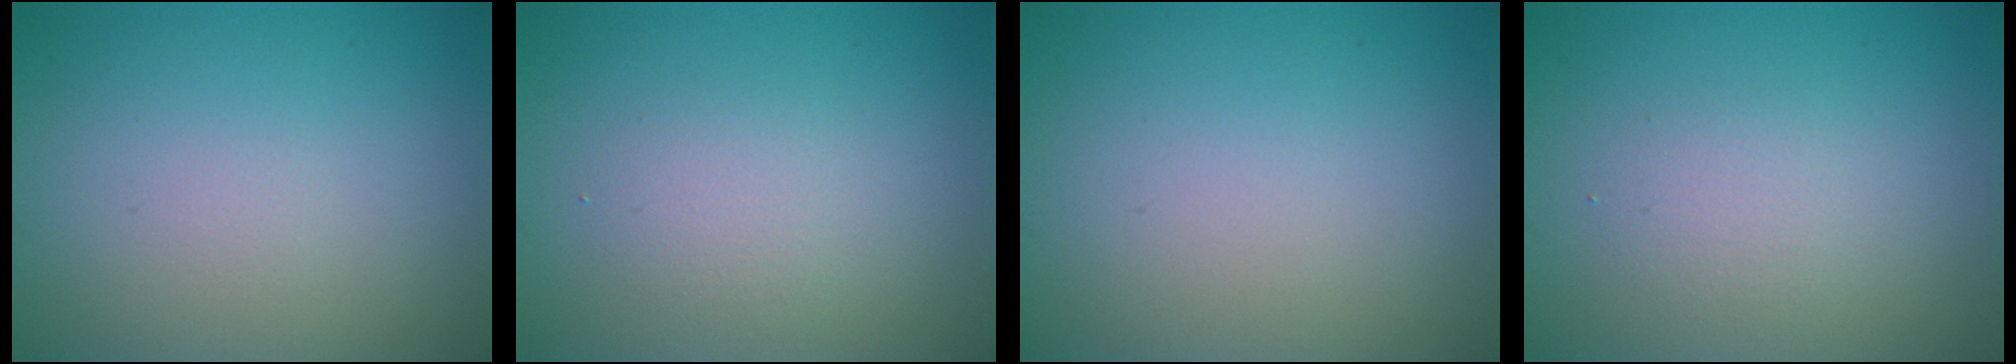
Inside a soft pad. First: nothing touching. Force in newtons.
{"total": 2.0, "press": 2.0, "slide": 0.1}
{"total": 0.0}
{"total": 1.7, "press": 1.7, "slide": 0.0}